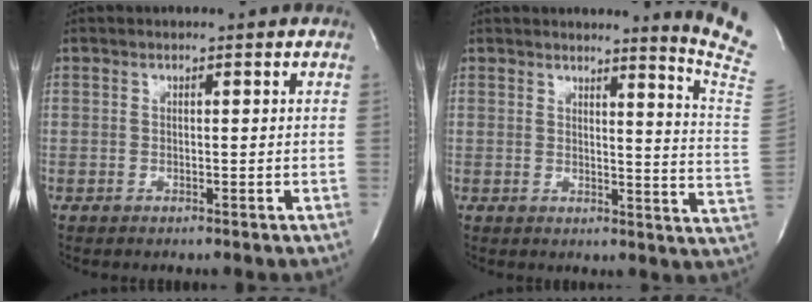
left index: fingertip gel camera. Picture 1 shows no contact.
{"total": 9.9, "force": [8.9, -3.2, 2.8], "torque": [-0.041, -0.125, 0.085]}